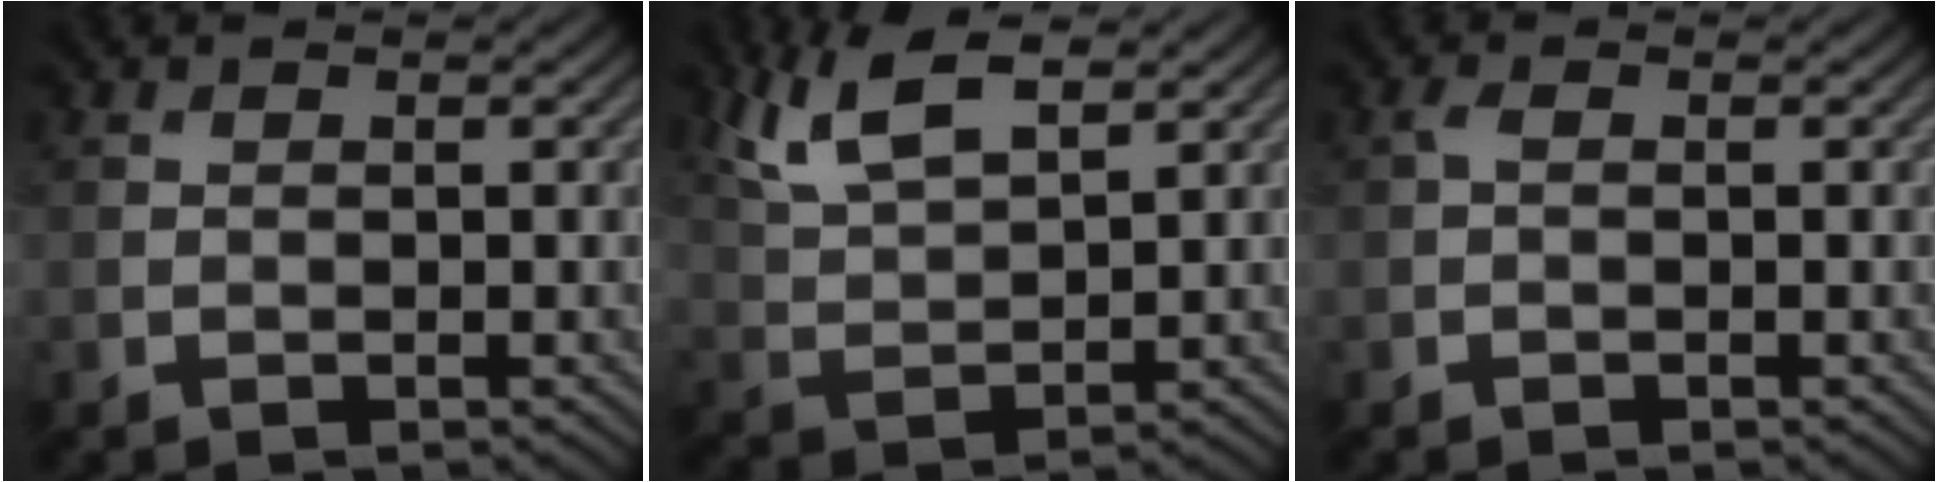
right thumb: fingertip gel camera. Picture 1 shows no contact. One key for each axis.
{"total": 8.3, "fx": 5.3, "fy": 3.0, "fz": 5.7, "tx": -0.138, "ty": 0.007, "tz": 0.114}
{"total": 0.8, "fx": 0.0, "fy": 0.4, "fz": 0.7, "tx": -0.020, "ty": 0.002, "tz": -0.001}